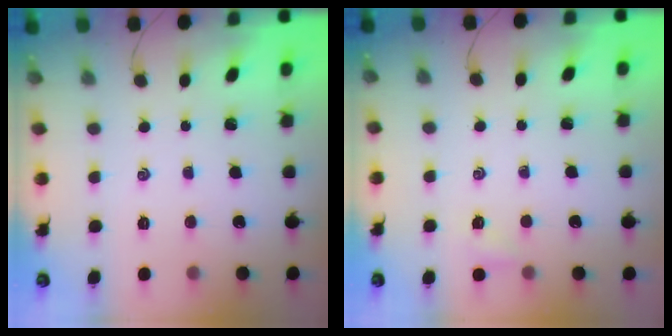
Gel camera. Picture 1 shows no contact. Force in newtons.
{"total": 1.7, "press": 1.7, "slide": 0.5}